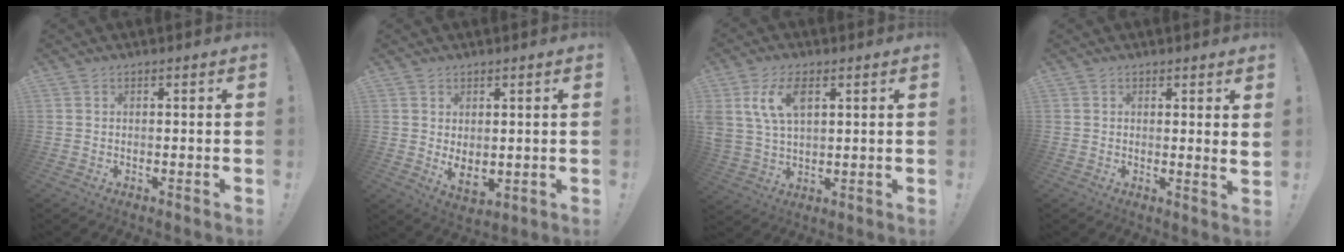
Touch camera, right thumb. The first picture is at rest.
{"total": 4.1, "force": [1.8, 2.3, 2.9], "torque": [-0.036, -0.016, 0.036]}
{"total": 10.6, "force": [4.3, 6.2, 7.4], "torque": [-0.148, -0.001, 0.079]}
{"total": 1.9, "force": [1.4, 0.0, 1.2], "torque": [-0.008, -0.013, 0.022]}